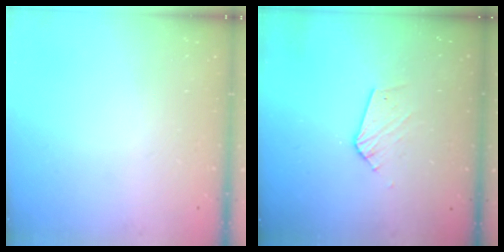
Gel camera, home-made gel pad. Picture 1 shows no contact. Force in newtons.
{"total": 6.8, "press": 6.8, "slide": 0.4}